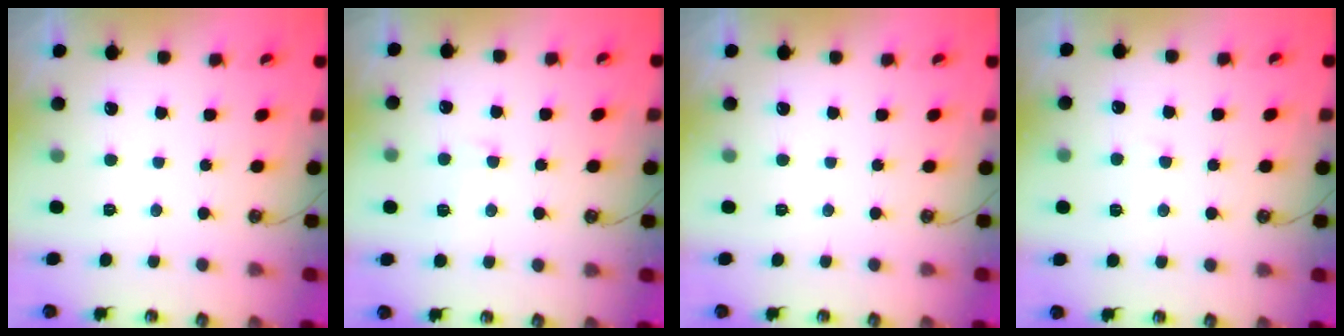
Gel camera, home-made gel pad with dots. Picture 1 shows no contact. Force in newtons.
{"total": 3.9, "press": 3.6, "slide": 1.5}
{"total": 0.0}
{"total": 3.4, "press": 3.4, "slide": 0.5}